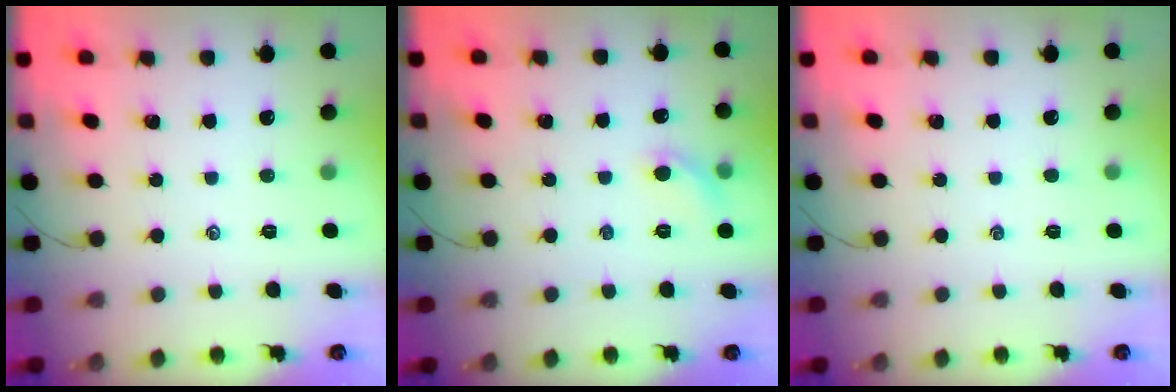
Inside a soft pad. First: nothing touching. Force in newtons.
{"total": 6.0, "press": 5.9, "slide": 1.3}
{"total": 0.0}